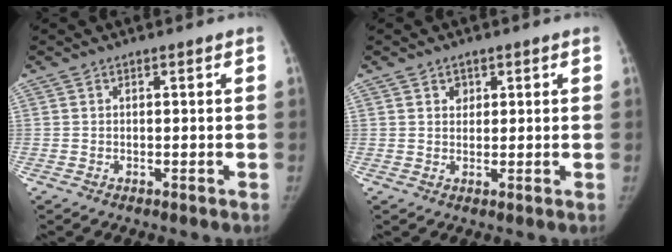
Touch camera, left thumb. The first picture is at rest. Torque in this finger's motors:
{"motor_torque": [-0.34, 0.28, -0.35, -0.05, -0.01]}